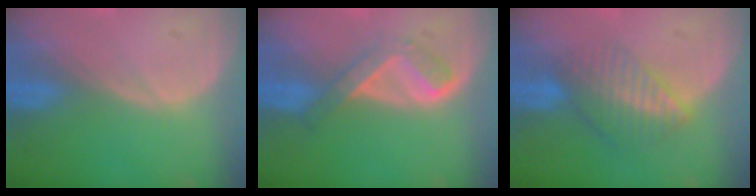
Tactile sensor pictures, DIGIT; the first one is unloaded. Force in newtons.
{"total": 5.3, "press": 4.6, "slide": 2.7}
{"total": 6.7, "press": 5.8, "slide": 3.4}